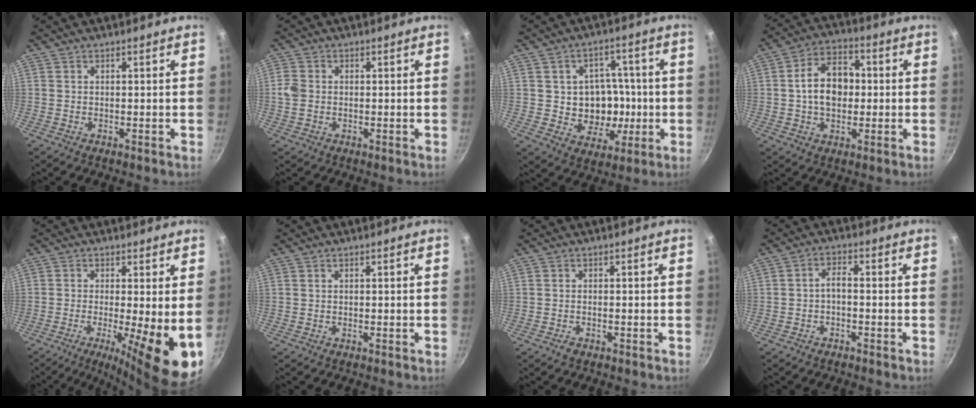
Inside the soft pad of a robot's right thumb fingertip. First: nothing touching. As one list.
[{"total": 3.4, "force": [-0.3, 2.8, 2.0], "torque": [-0.037, 0.009, -0.007]}, {"total": 12.2, "force": [-0.9, 10.4, 6.3], "torque": [-0.042, 0.012, -0.002]}, {"total": 11.4, "force": [0.3, 8.1, 7.9], "torque": [-0.100, 0.023, -0.005]}, {"total": 12.4, "force": [-2.5, 2.4, 11.9], "torque": [-0.173, -0.014, -0.035]}, {"total": 0.0}, {"total": 1.2, "force": [-0.8, 0.5, 0.7], "torque": [-0.021, 0.006, -0.014]}, {"total": 2.6, "force": [-1.2, 1.1, 2.0], "torque": [-0.037, 0.022, -0.024]}]